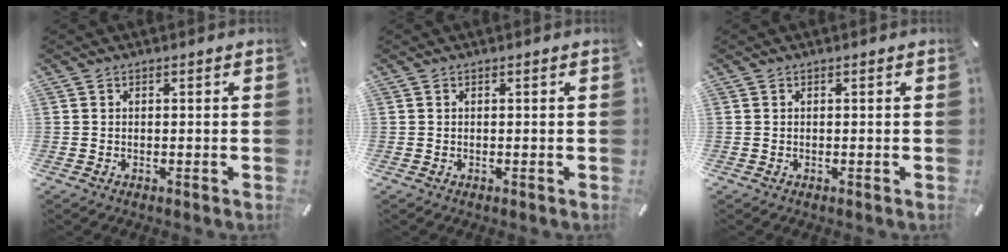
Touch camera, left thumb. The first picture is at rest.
{"total": 0.0}
{"total": 0.0}